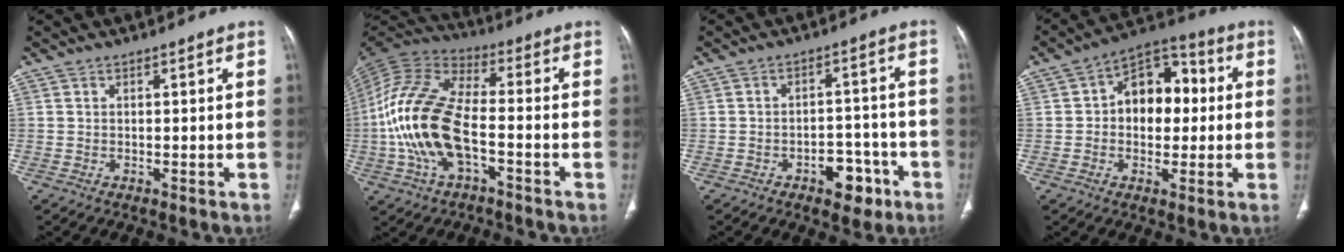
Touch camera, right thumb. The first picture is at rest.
{"total": 17.1, "force": [-3.9, 8.3, 14.5], "torque": [-0.302, 0.032, -0.077]}
{"total": 7.0, "force": [-3.8, 4.2, 4.1], "torque": [-0.025, 0.037, -0.049]}
{"total": 12.7, "force": [1.1, 8.7, 9.2], "torque": [-0.086, 0.030, 0.006]}